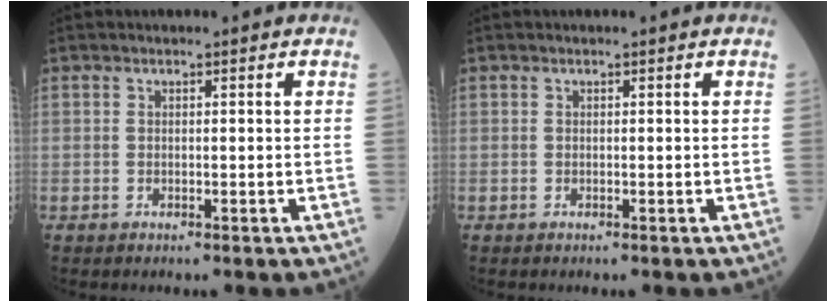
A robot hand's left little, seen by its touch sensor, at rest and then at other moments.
{"total": 0.0}